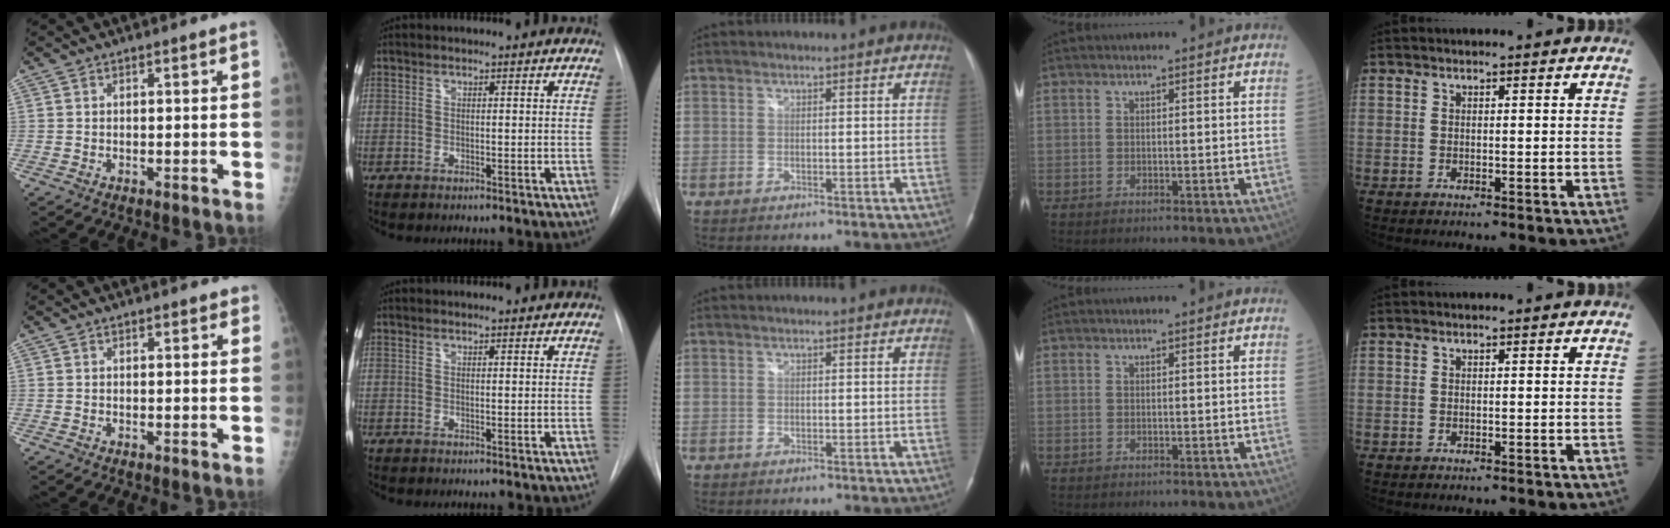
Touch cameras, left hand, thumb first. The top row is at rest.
{"thumb": {"total": 1.4, "force": [1.0, 0.7, 0.7], "torque": [0.005, -0.003, 0.007]}, "index": {"total": 1.8, "force": [1.8, 0.3, 0.2], "torque": [-0.008, 0.010, 0.017]}}